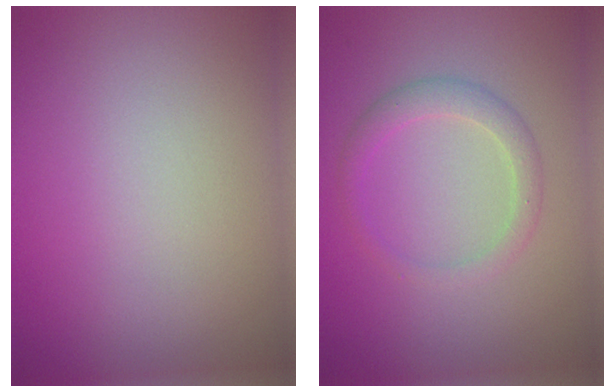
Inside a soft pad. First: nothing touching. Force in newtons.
{"total": 2.0, "press": 2.0, "slide": 0.1}